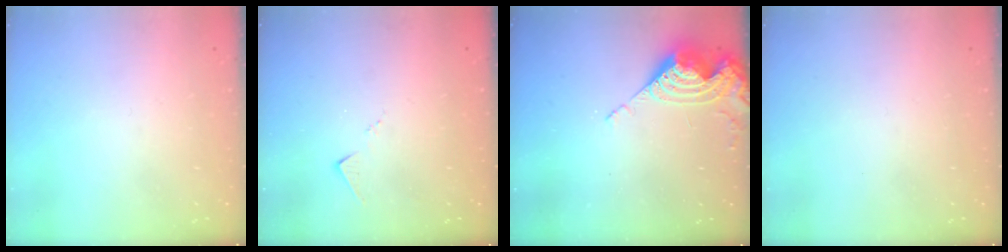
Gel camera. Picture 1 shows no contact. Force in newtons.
{"total": 7.1, "press": 7.1, "slide": 0.3}
{"total": 8.9, "press": 8.9, "slide": 0.9}
{"total": 0.0}